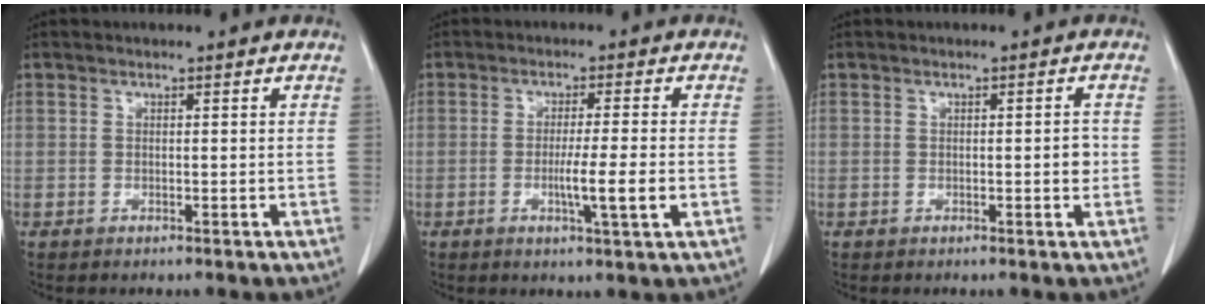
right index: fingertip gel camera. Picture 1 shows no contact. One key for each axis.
{"total": 6.0, "fx": -1.4, "fy": -0.5, "fz": 5.8, "tx": -0.097, "ty": -0.012, "tz": -0.024}
{"total": 1.7, "fx": -0.2, "fy": 0.4, "fz": 1.7, "tx": -0.023, "ty": 0.001, "tz": -0.003}